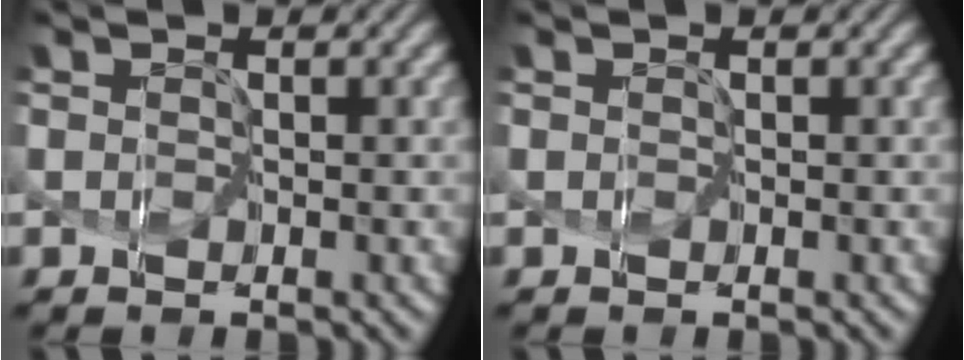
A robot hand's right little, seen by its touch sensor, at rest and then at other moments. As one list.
[{"total": 0.0}]